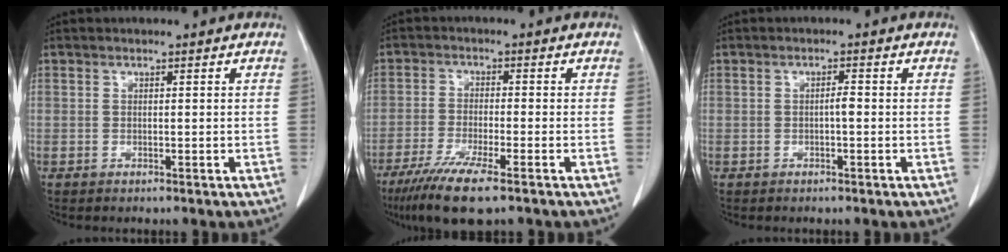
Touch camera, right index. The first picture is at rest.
{"total": 8.5, "force": [-5.7, 0.7, 6.3], "torque": [-0.116, -0.022, -0.096]}
{"total": 1.2, "force": [-0.3, 0.1, 1.1], "torque": [-0.021, 0.001, -0.004]}